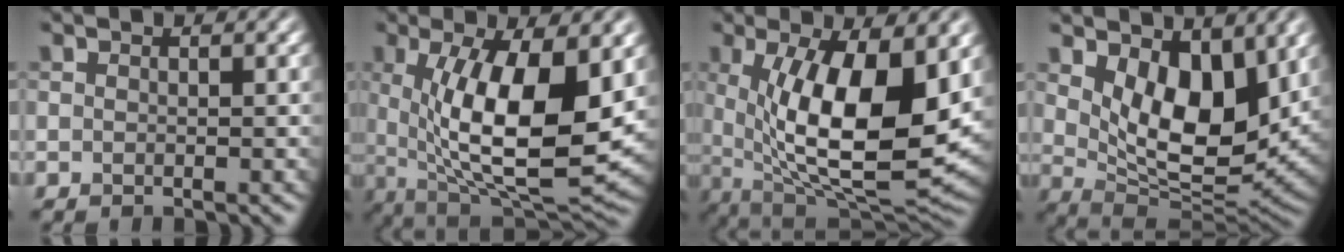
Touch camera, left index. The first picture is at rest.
{"total": 12.2, "force": [1.2, 4.4, 11.3], "torque": [-0.179, -0.018, 0.024]}
{"total": 13.5, "force": [1.3, 5.3, 12.4], "torque": [-0.195, -0.019, 0.024]}
{"total": 7.8, "force": [2.9, 4.2, 6.0], "torque": [-0.111, -0.024, 0.047]}